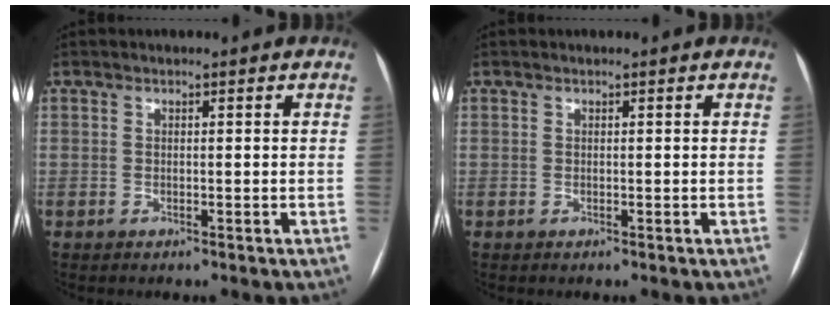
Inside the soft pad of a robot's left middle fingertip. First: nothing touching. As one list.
[{"total": 0.0}]